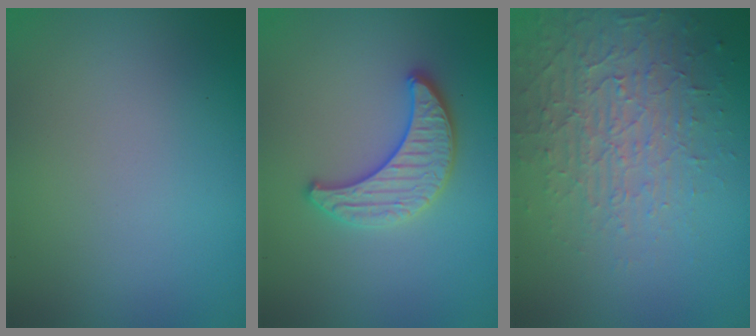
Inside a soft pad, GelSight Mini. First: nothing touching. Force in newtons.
{"total": 3.3, "press": 3.2, "slide": 0.7}
{"total": 3.7, "press": 3.4, "slide": 1.3}